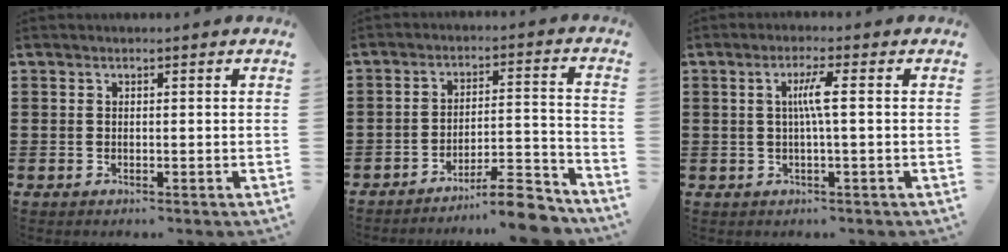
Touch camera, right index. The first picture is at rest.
{"total": 8.8, "force": [-7.8, 0.7, 3.9], "torque": [-0.050, 0.017, -0.145]}
{"total": 3.7, "force": [0.2, -0.2, 3.7], "torque": [-0.071, -0.004, -0.002]}